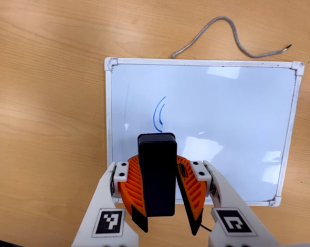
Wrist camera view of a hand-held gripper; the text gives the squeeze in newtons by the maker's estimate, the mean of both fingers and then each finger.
{"total": 9.6, "left": 9.5, "right": 9.7}